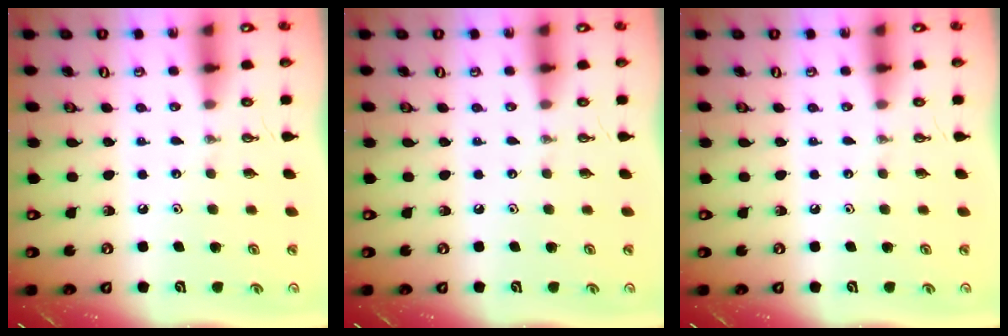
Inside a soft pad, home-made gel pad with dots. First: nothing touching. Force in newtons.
{"total": 0.0}
{"total": 0.0}